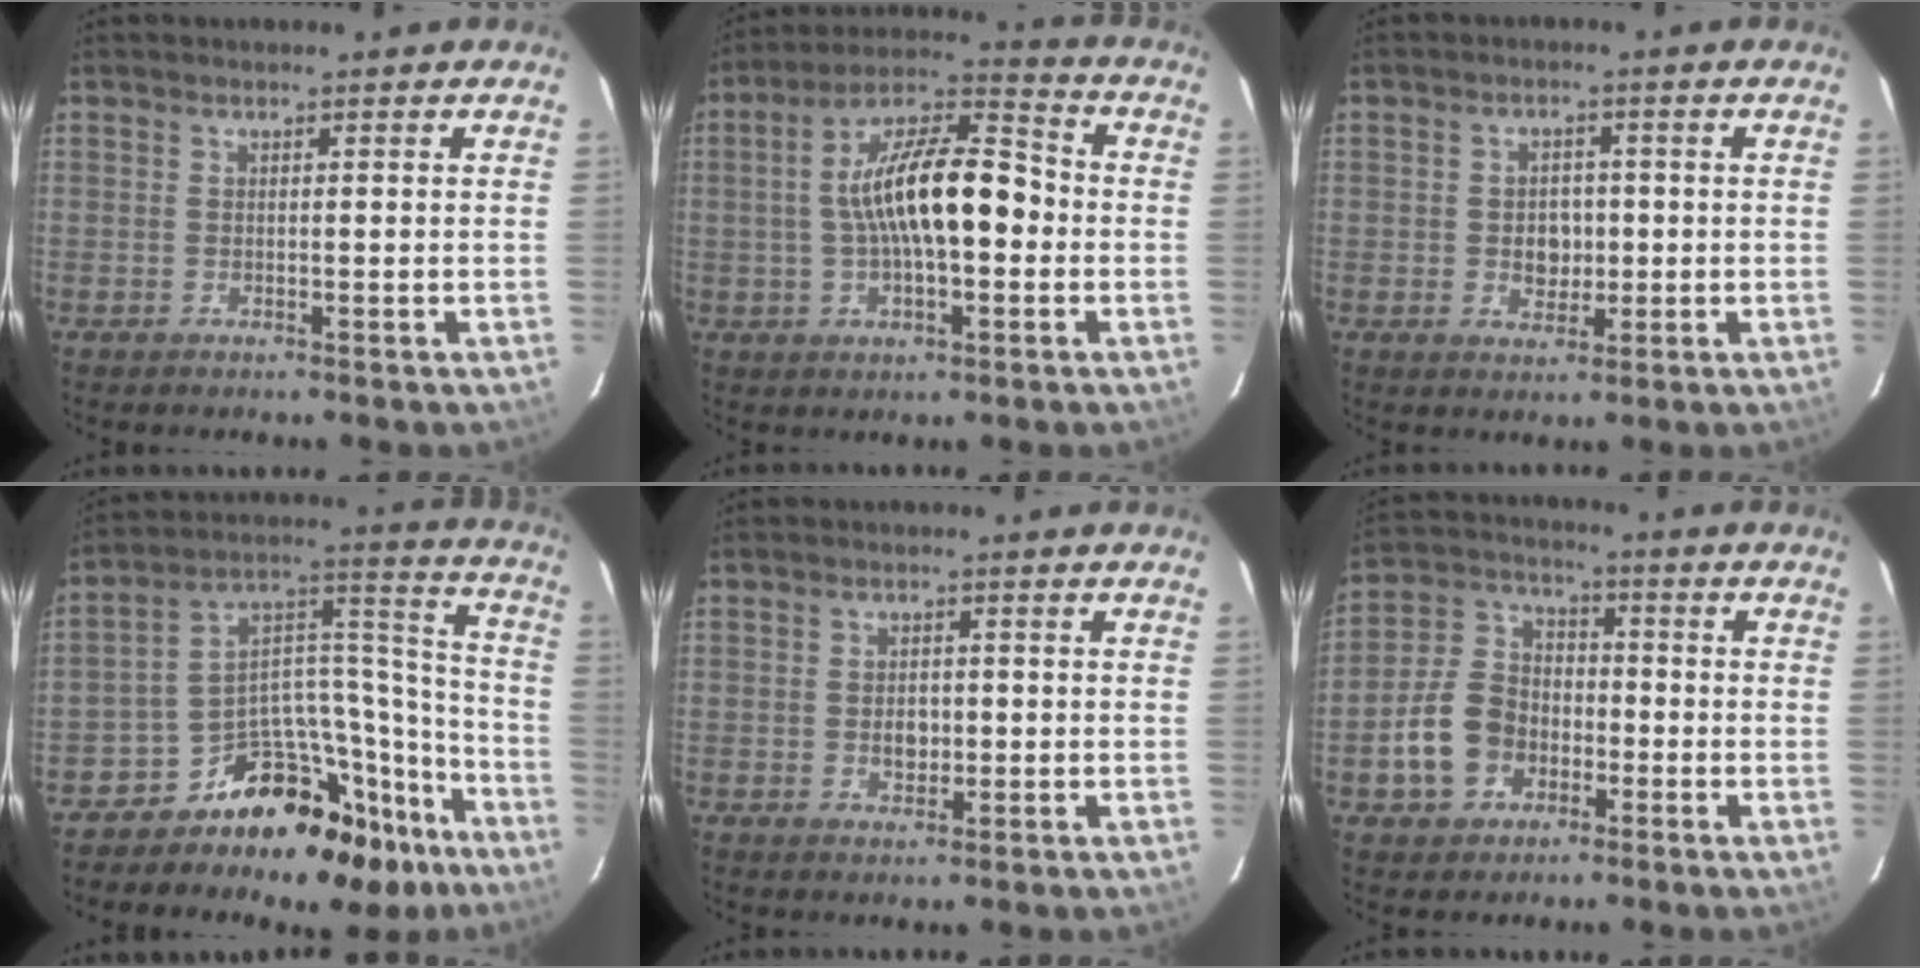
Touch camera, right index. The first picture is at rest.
{"total": 15.5, "force": [-0.9, 5.7, 14.3], "torque": [-0.252, 0.021, -0.021]}
{"total": 4.5, "force": [-0.4, 3.6, 2.6], "torque": [-0.047, 0.006, -0.001]}
{"total": 19.9, "force": [-15.3, 10.2, 7.5], "torque": [-0.091, 0.093, -0.221]}
{"total": 3.4, "force": [-0.6, 2.5, 2.3], "torque": [-0.039, 0.003, -0.007]}
{"total": 10.8, "force": [-4.0, 8.4, 5.5], "torque": [-0.129, 0.030, -0.065]}